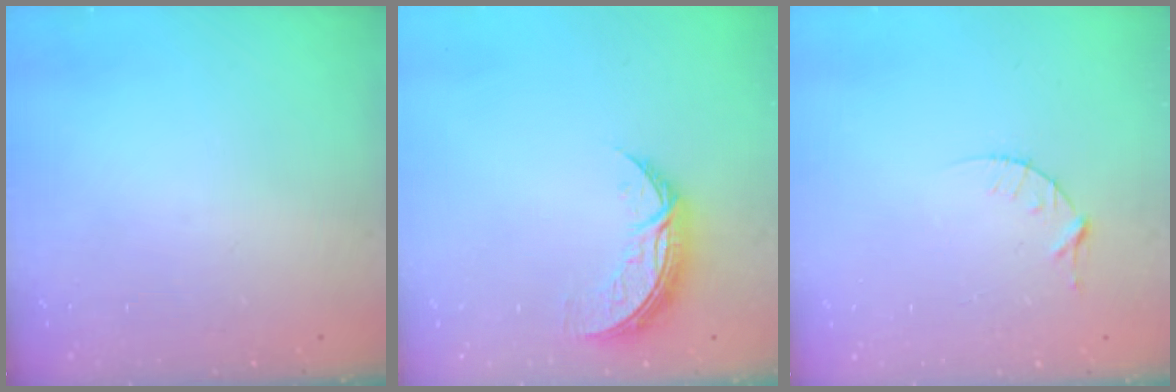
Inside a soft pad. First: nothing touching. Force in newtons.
{"total": 8.5, "press": 8.5, "slide": 0.3}
{"total": 3.8, "press": 3.7, "slide": 0.5}